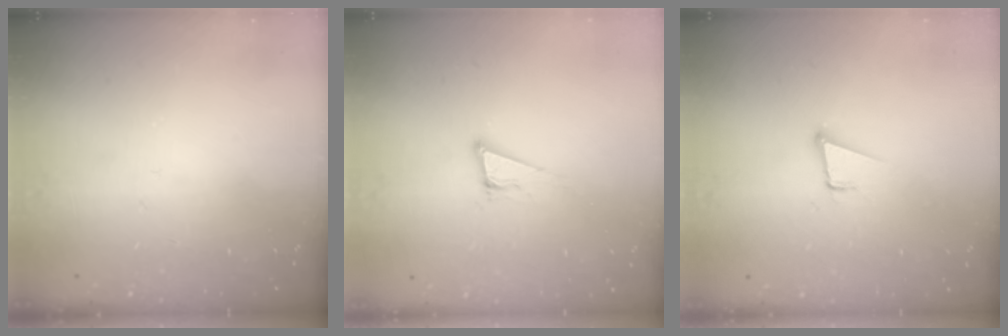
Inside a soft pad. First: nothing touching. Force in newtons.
{"total": 6.8, "press": 6.2, "slide": 2.8}
{"total": 3.4, "press": 2.6, "slide": 2.2}